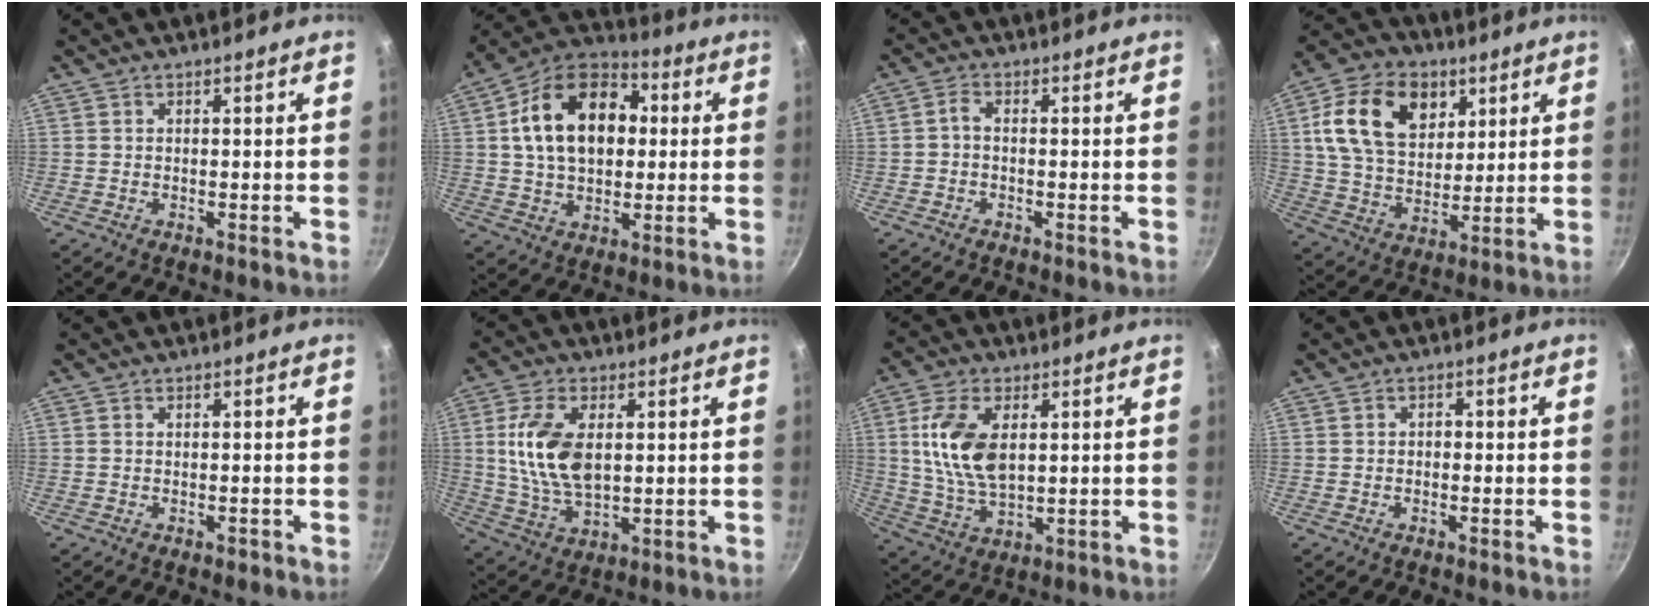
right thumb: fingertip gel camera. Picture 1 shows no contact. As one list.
[{"total": 19.1, "force": [3.1, 12.9, 13.7], "torque": [-0.200, 0.025, 0.036]}, {"total": 1.9, "force": [-0.7, 0.9, 1.5], "torque": [-0.038, 0.011, -0.020]}, {"total": 18.3, "force": [6.5, 12.8, 11.4], "torque": [-0.179, -0.012, 0.109]}, {"total": 0.7, "force": [-0.3, 0.5, 0.3], "torque": [-0.002, 0.002, -0.004]}, {"total": 12.9, "force": [2.1, 7.2, 10.5], "torque": [-0.197, -0.011, 0.044]}, {"total": 12.5, "force": [2.6, 6.9, 10.1], "torque": [-0.191, -0.013, 0.054]}, {"total": 1.1, "force": [-0.3, 0.9, 0.6], "torque": [-0.008, 0.005, -0.007]}]